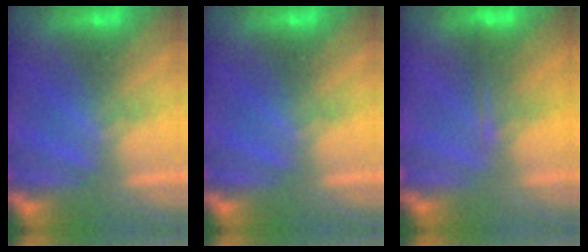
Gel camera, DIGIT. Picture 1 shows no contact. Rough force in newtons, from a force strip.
{"total": 0.0}
{"total": 1.9}